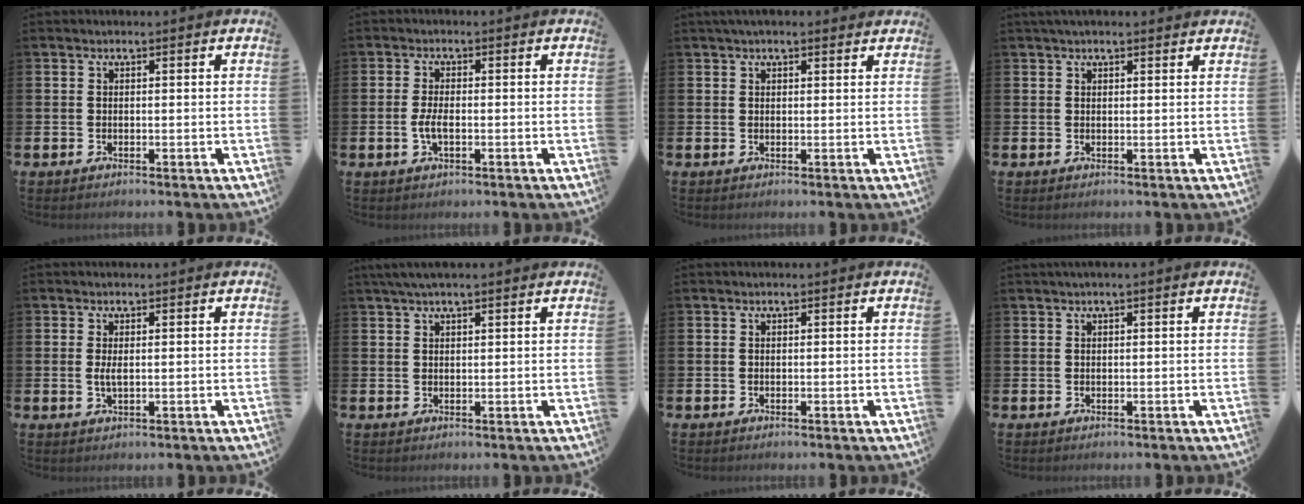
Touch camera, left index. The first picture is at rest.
{"total": 2.6, "force": [-0.6, 1.0, 2.4], "torque": [-0.040, 0.001, -0.012]}
{"total": 1.7, "force": [1.5, 0.4, 0.7], "torque": [-0.010, 0.002, 0.025]}
{"total": 1.5, "force": [1.4, 0.3, 0.6], "torque": [-0.006, 0.002, 0.023]}
{"total": 1.5, "force": [0.2, 0.5, 1.4], "torque": [-0.025, 0.001, 0.001]}
{"total": 2.7, "force": [2.1, 0.5, 1.6], "torque": [-0.029, 0.001, 0.036]}
{"total": 0.0}
{"total": 0.6, "force": [0.3, 0.0, 0.5], "torque": [-0.015, 0.005, 0.007]}